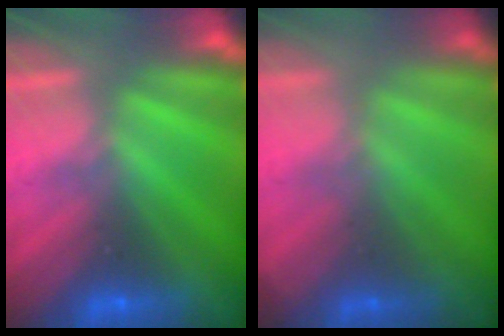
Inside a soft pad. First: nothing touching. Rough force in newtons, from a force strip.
{"total": 1.8}